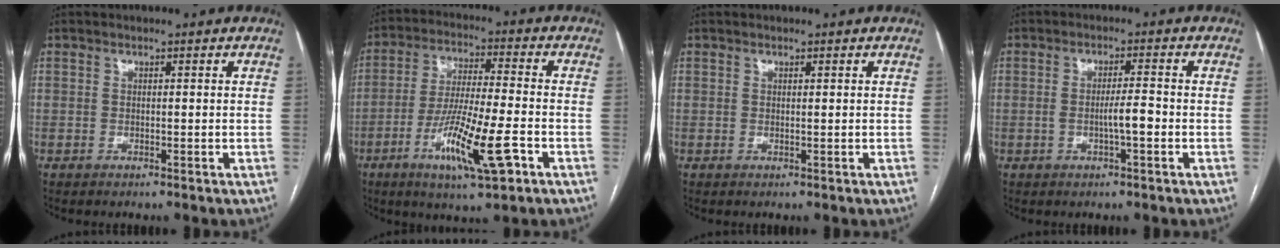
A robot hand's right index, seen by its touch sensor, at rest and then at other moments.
{"total": 13.2, "force": [-5.4, 1.2, 12.0], "torque": [-0.225, -0.018, -0.093]}
{"total": 0.0}
{"total": 3.5, "force": [-0.9, 0.2, 3.4], "torque": [-0.056, 0.001, -0.015]}